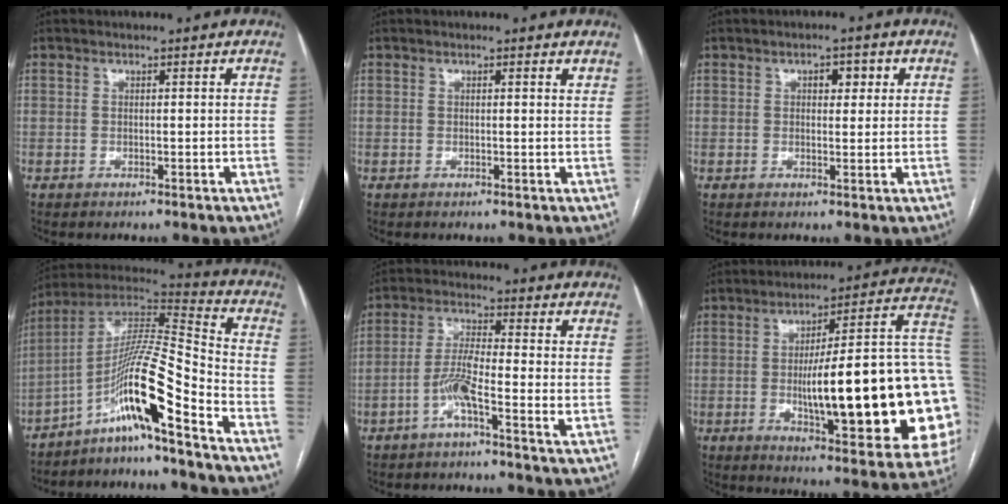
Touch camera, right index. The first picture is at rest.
{"total": 1.1, "force": [0.9, 0.3, 0.6], "torque": [-0.008, 0.000, 0.005]}
{"total": 3.1, "force": [1.1, 1.6, 2.3], "torque": [-0.032, 0.011, 0.016]}
{"total": 14.2, "force": [-8.6, -0.9, 11.3], "torque": [-0.218, 0.012, -0.153]}
{"total": 5.9, "force": [-2.3, -0.1, 5.5], "torque": [-0.113, 0.007, -0.047]}
{"total": 30.8, "force": [-2.8, 4.9, 30.3], "torque": [-0.328, 0.014, -0.041]}